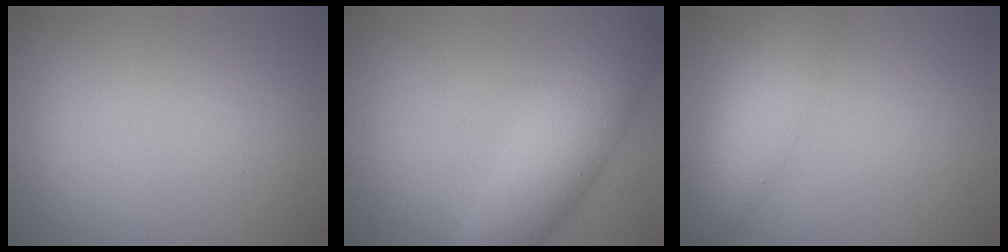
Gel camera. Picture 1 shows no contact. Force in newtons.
{"total": 7.3, "press": 7.3, "slide": 0.1}
{"total": 4.3, "press": 4.3, "slide": 0.1}